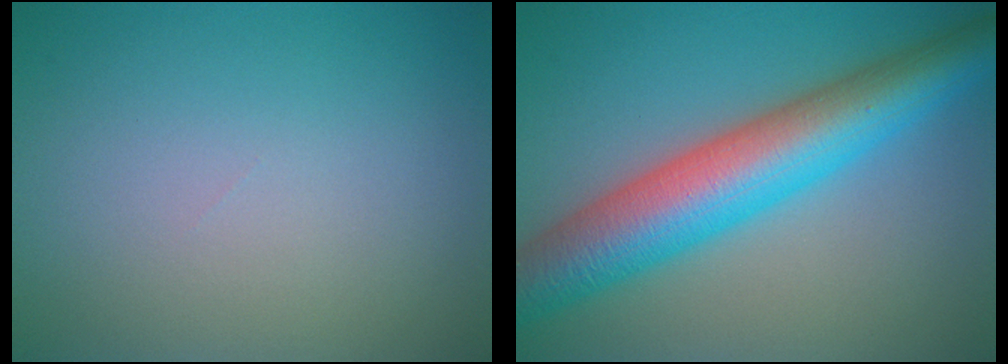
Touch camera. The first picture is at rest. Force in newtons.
{"total": 10.0, "press": 10.0, "slide": 0.3}